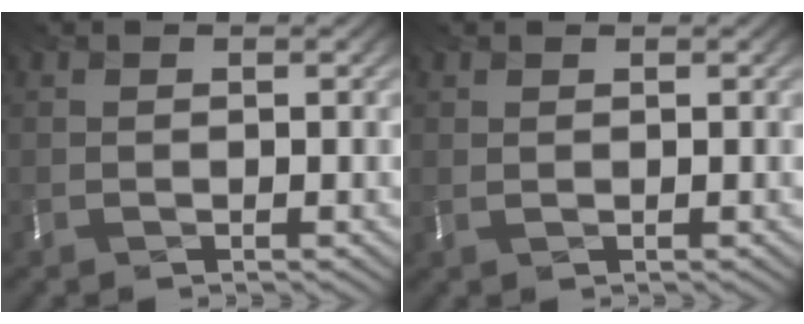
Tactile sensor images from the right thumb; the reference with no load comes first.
{"total": 0.6, "force": [0.4, 0.3, 0.5], "torque": [-0.013, 0.001, 0.007]}